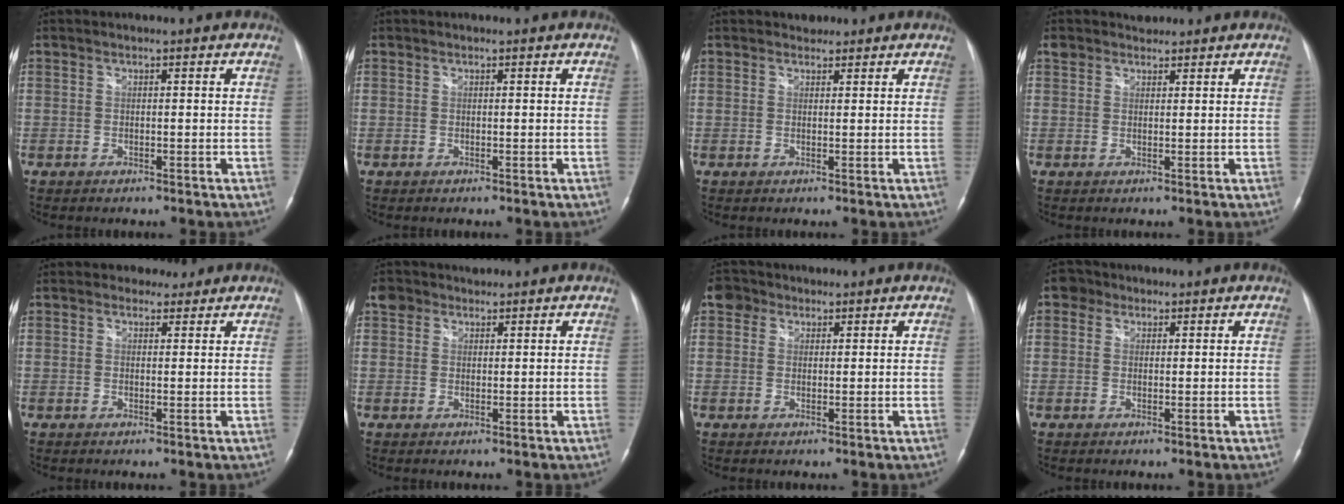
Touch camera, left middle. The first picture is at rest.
{"total": 0.0}
{"total": 1.5, "force": [1.2, 0.9, -0.1], "torque": [0.005, 0.006, 0.014]}
{"total": 2.3, "force": [1.9, 1.3, -0.2], "torque": [0.003, 0.017, 0.031]}
{"total": 2.3, "force": [1.9, 1.3, 0.0], "torque": [0.005, 0.005, 0.025]}
{"total": 2.9, "force": [2.0, 2.0, 0.3], "torque": [-0.010, 0.025, 0.036]}
{"total": 3.2, "force": [1.9, 2.6, 0.6], "torque": [-0.014, 0.019, 0.032]}
{"total": 2.6, "force": [1.3, 2.2, 0.4], "torque": [-0.006, 0.011, 0.018]}